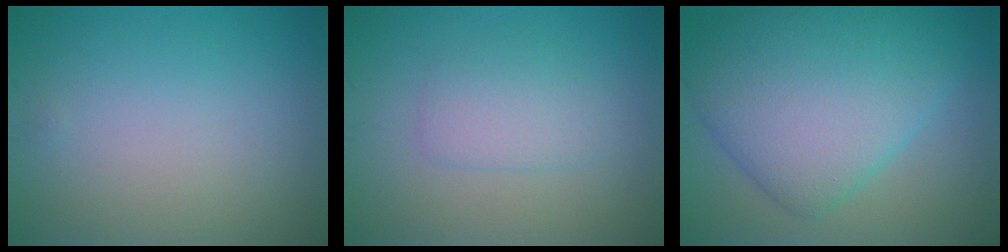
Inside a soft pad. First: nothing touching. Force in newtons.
{"total": 2.3, "press": 2.3, "slide": 0.1}
{"total": 9.5, "press": 9.5, "slide": 0.1}